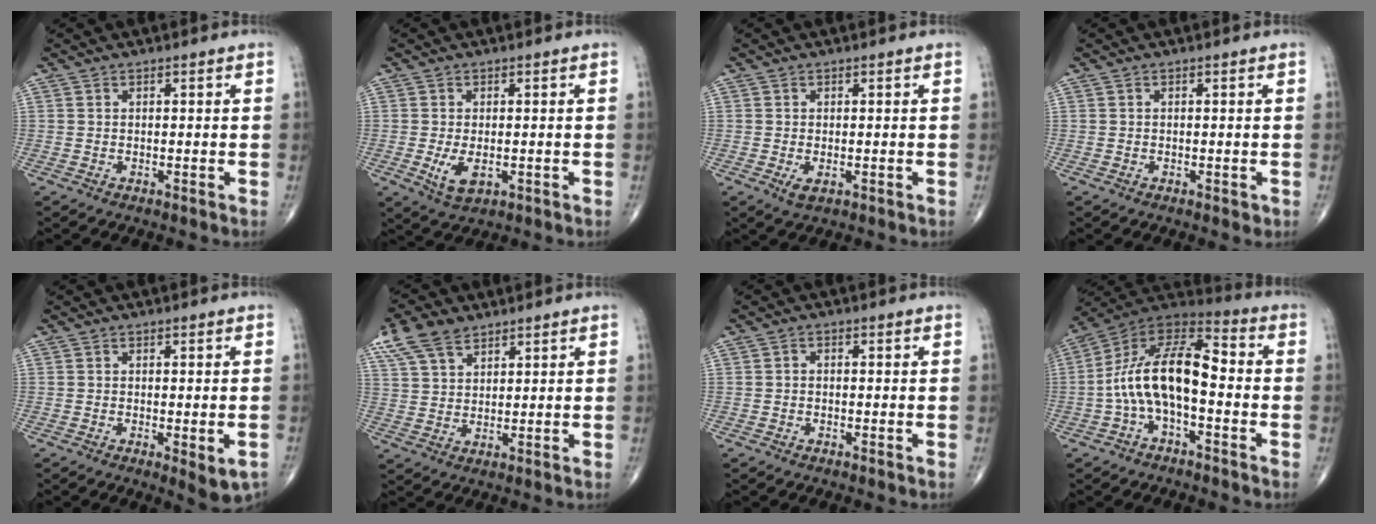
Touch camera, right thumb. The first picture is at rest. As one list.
[{"total": 4.7, "force": [-1.0, 2.5, 3.9], "torque": [-0.072, -0.011, -0.012]}, {"total": 2.1, "force": [-0.6, 1.0, 1.7], "torque": [-0.035, -0.005, -0.009]}, {"total": 0.8, "force": [-0.3, 0.5, 0.6], "torque": [-0.007, -0.001, -0.003]}, {"total": 5.0, "force": [-1.7, 1.6, 4.4], "torque": [-0.054, -0.006, -0.017]}, {"total": 8.6, "force": [5.7, 4.5, 4.5], "torque": [-0.085, -0.005, 0.116]}, {"total": 0.8, "force": [-0.3, 0.6, 0.5], "torque": [-0.004, 0.002, -0.010]}, {"total": 15.5, "force": [-2.2, 7.4, 13.4], "torque": [-0.237, 0.055, -0.050]}]